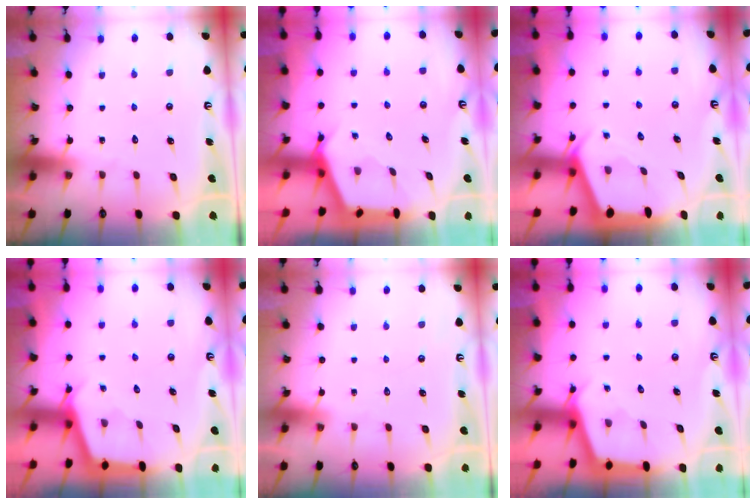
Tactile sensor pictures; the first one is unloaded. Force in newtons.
{"total": 2.6, "press": 2.6, "slide": 0.3}
{"total": 2.5, "press": 2.5, "slide": 0.3}
{"total": 2.9, "press": 2.8, "slide": 0.3}
{"total": 0.0}
{"total": 2.9, "press": 2.9, "slide": 0.3}